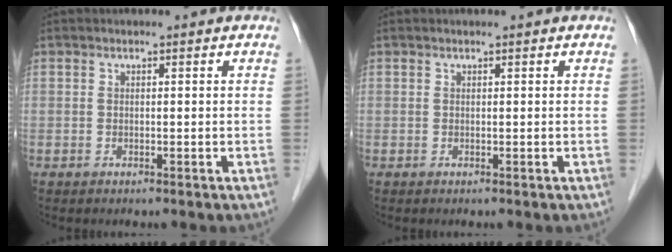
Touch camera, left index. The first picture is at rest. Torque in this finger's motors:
{"motor_torque": [0.15, 0.06, -0.08, 0.01]}